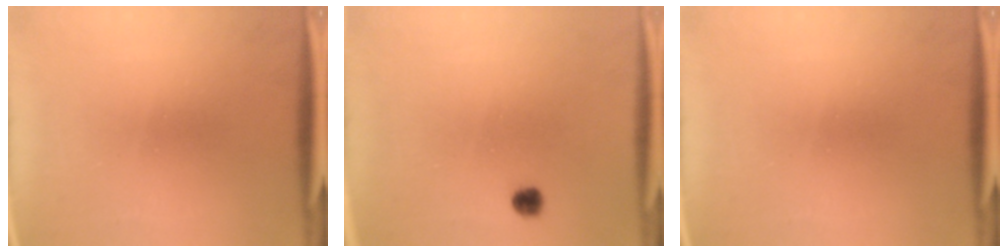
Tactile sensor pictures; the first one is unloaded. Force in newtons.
{"total": 2.4}
{"total": 0.0}